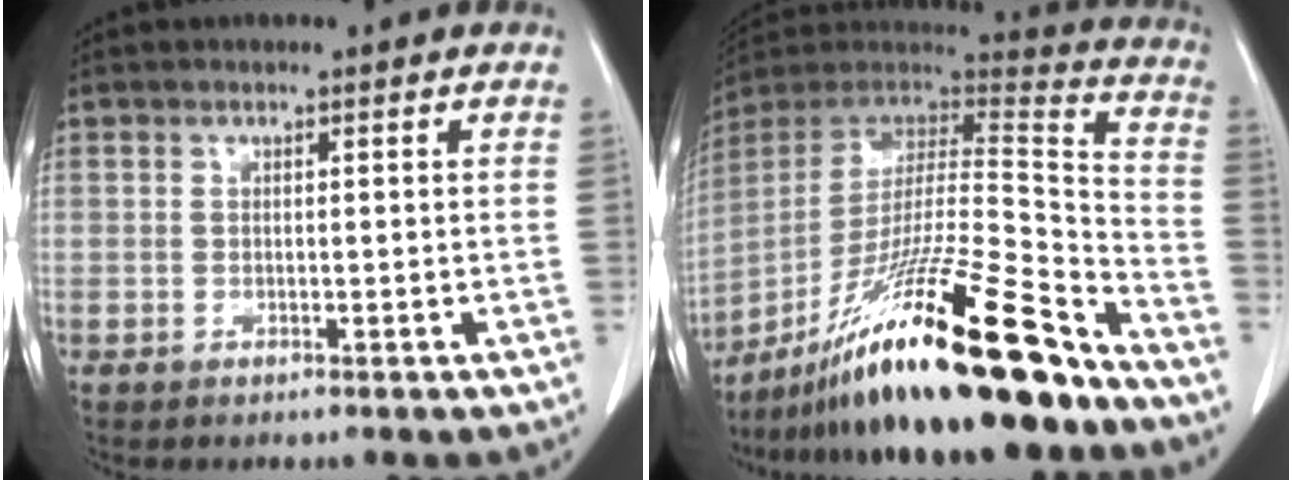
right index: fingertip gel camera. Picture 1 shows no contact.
{"total": 29.1, "force": [-20.7, 1.8, 20.3], "torque": [-0.317, -0.019, -0.357]}